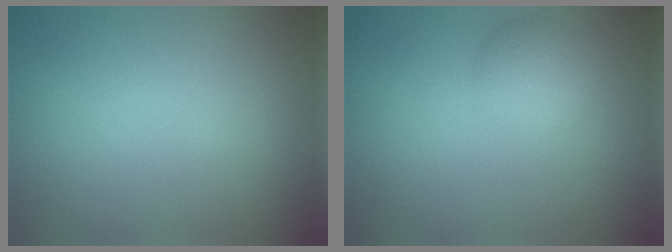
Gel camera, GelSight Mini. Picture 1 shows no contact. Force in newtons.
{"total": 2.6, "press": 2.6, "slide": 0.1}